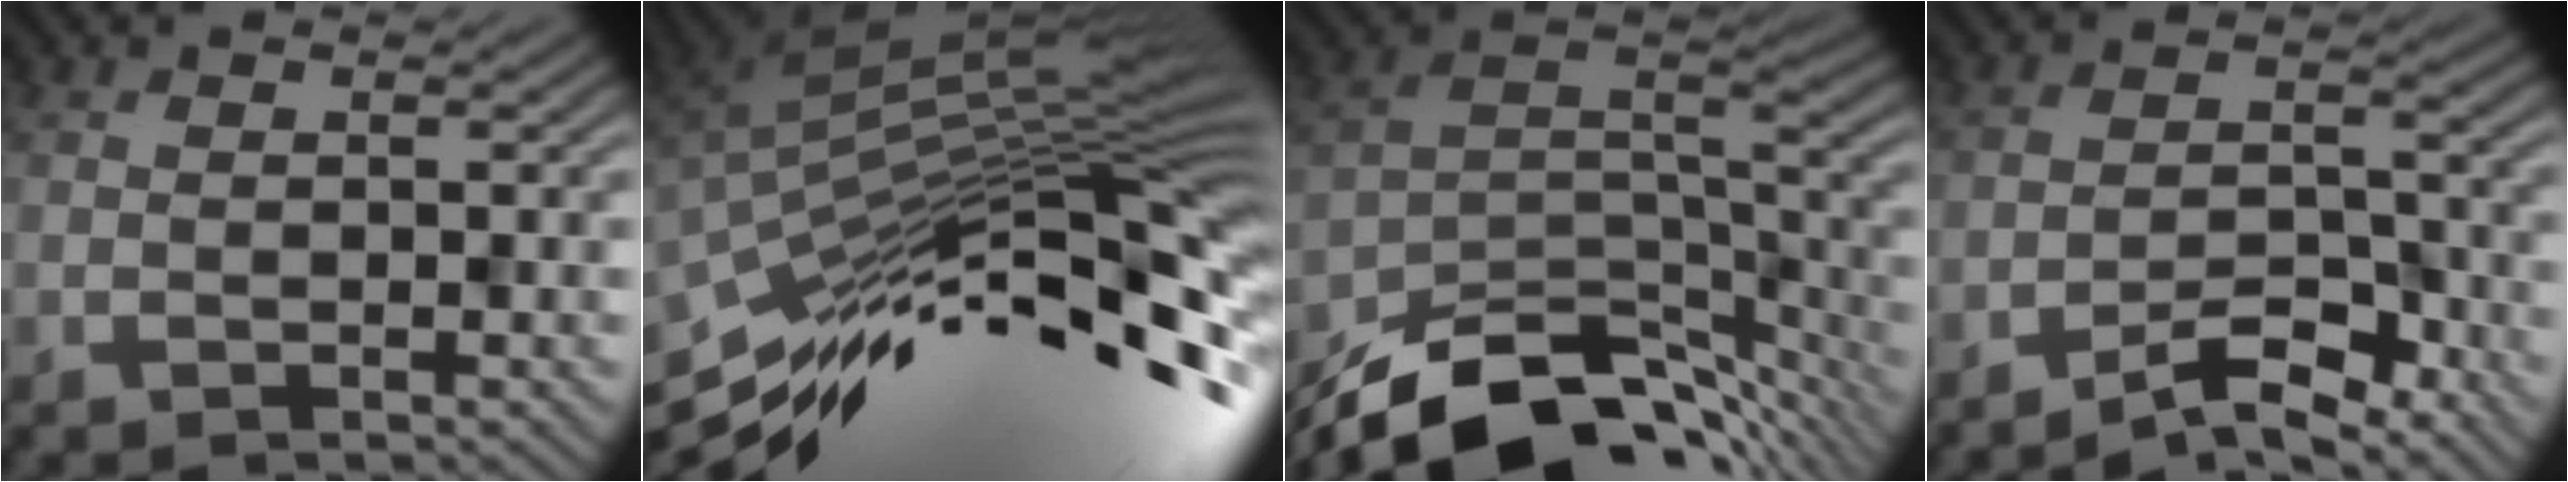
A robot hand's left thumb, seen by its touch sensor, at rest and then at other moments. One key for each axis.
{"total": 16.1, "fx": -6.6, "fy": 4.6, "fz": 14.0, "tx": -0.264, "ty": 0.012, "tz": -0.130}
{"total": 13.6, "fx": -9.9, "fy": 5.9, "fz": 7.2, "tx": -0.156, "ty": -0.022, "tz": -0.151}
{"total": 6.0, "fx": -5.0, "fy": 1.4, "fz": 3.0, "tx": -0.048, "ty": 0.008, "tz": -0.092}